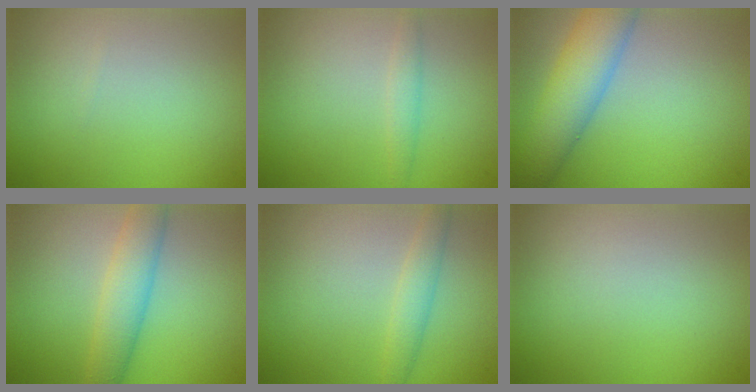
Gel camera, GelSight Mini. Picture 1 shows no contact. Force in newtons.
{"total": 1.4, "press": 1.4, "slide": 0.0}
{"total": 6.4, "press": 6.4, "slide": 0.4}
{"total": 4.3, "press": 4.3, "slide": 0.1}
{"total": 2.0, "press": 2.0, "slide": 0.0}
{"total": 0.0}